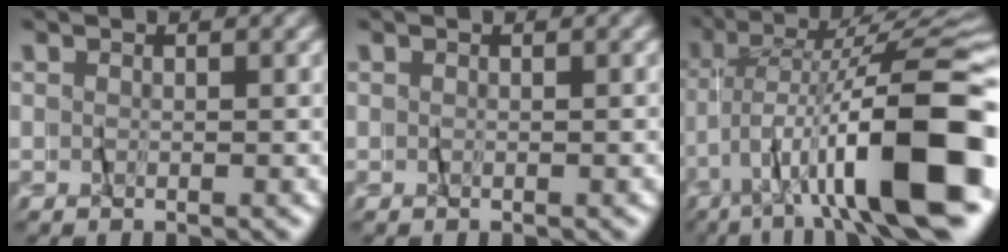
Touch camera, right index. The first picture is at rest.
{"total": 0.0}
{"total": 13.9, "force": [-5.9, 3.4, 12.1], "torque": [-0.178, -0.018, -0.077]}